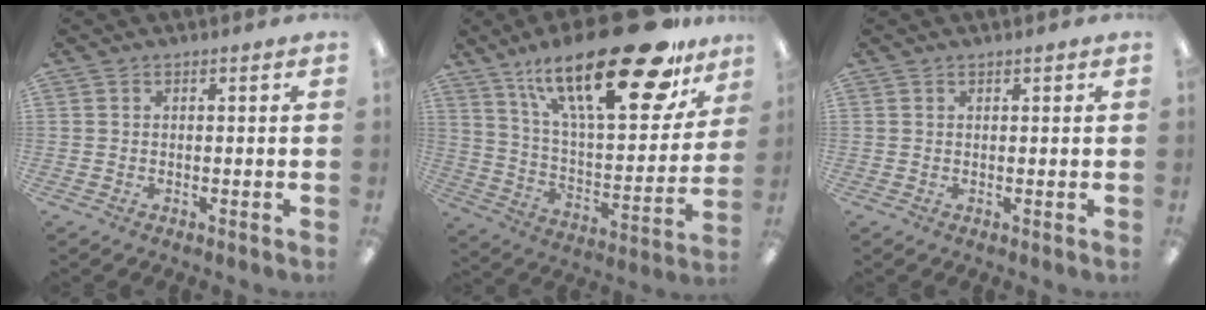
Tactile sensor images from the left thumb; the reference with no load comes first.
{"total": 30.8, "force": [19.2, 10.4, 21.7], "torque": [-0.340, -0.108, 0.318]}
{"total": 0.7, "force": [0.6, 0.2, 0.2], "torque": [-0.005, 0.001, 0.011]}